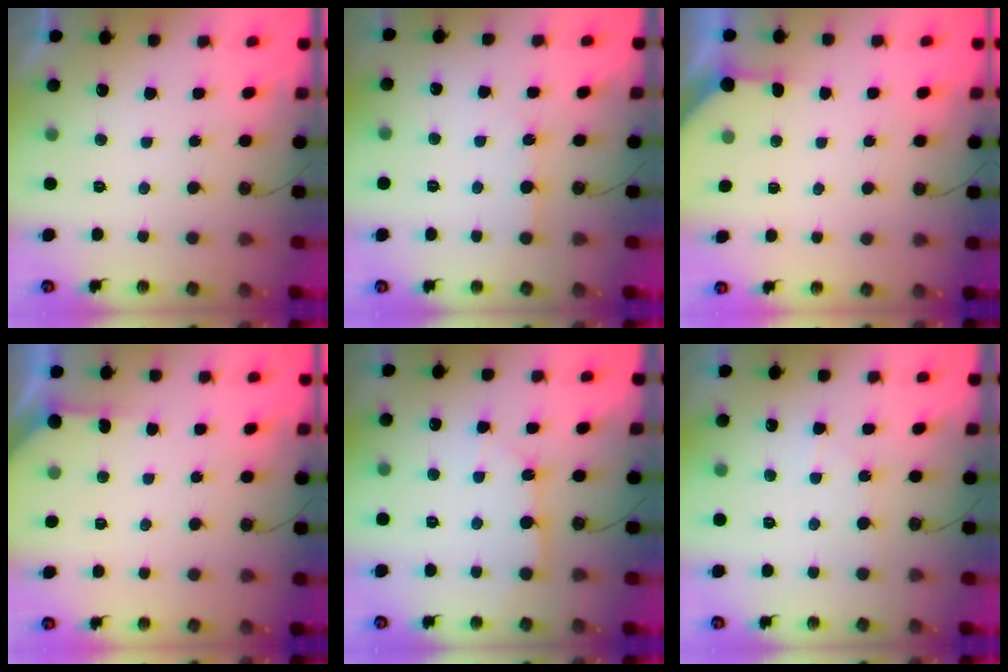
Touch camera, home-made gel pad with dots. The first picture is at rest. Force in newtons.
{"total": 5.5, "press": 5.4, "slide": 0.8}
{"total": 2.9, "press": 2.8, "slide": 0.3}
{"total": 3.0, "press": 3.0, "slide": 0.4}
{"total": 4.1, "press": 4.1, "slide": 0.3}
{"total": 4.7, "press": 4.7, "slide": 0.5}